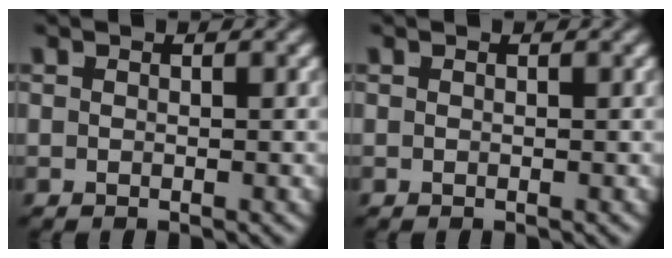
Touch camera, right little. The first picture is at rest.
{"total": 0.0}